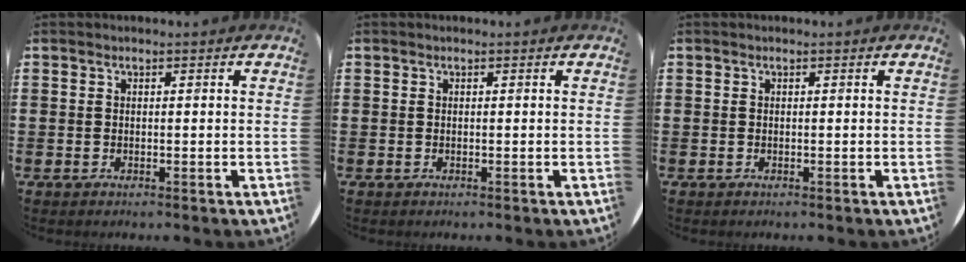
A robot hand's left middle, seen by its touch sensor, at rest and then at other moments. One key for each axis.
{"total": 0.0}
{"total": 0.0}